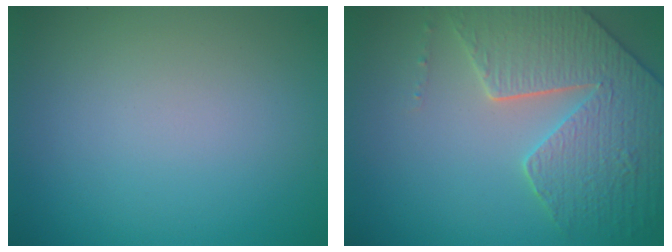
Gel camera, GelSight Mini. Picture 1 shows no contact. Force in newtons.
{"total": 6.0, "press": 5.3, "slide": 2.9}